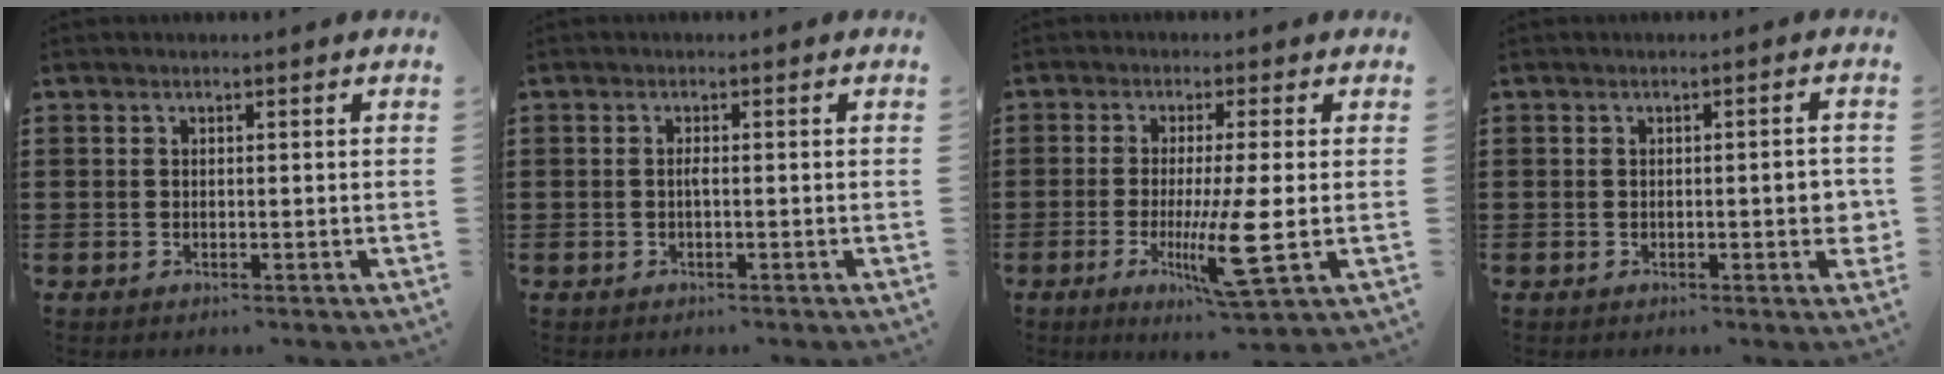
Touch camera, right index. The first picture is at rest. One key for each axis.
{"total": 0.9, "fx": -0.3, "fy": -0.1, "fz": 0.8, "tx": -0.017, "ty": -0.004, "tz": -0.005}
{"total": 8.9, "fx": -1.9, "fy": -0.4, "fz": 8.7, "tx": -0.169, "ty": -0.028, "tz": -0.036}
{"total": 2.7, "fx": -0.4, "fy": 0.6, "fz": 2.6, "tx": -0.035, "ty": -0.003, "tz": -0.008}